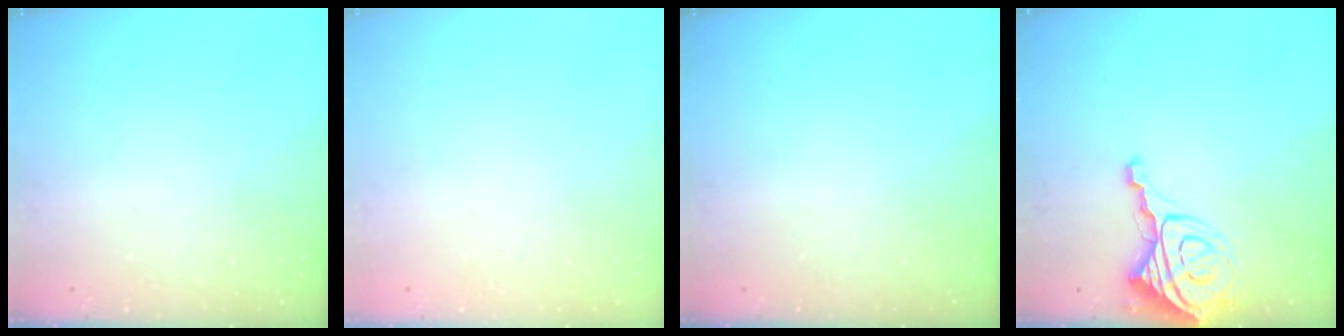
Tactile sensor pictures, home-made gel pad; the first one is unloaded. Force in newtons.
{"total": 0.0}
{"total": 0.0}
{"total": 14.1, "press": 14.0, "slide": 1.1}